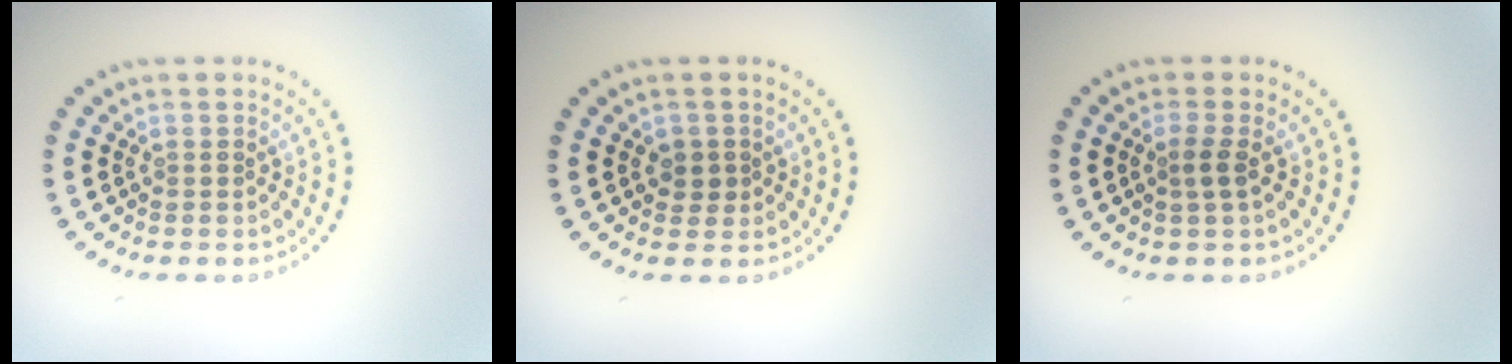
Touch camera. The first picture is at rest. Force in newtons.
{"total": 1.4, "press": 1.2, "slide": 0.7}
{"total": 1.4, "press": 1.2, "slide": 0.8}